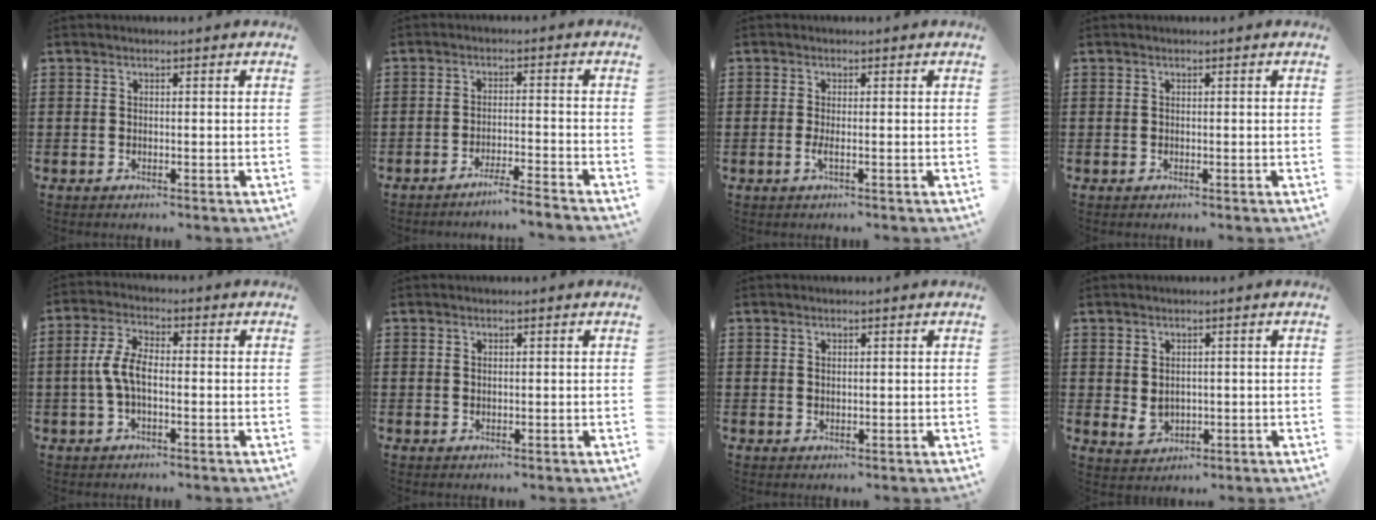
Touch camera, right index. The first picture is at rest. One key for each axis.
{"total": 3.3, "fx": -3.1, "fy": -0.7, "fz": 1.1, "tx": -0.019, "ty": -0.004, "tz": -0.061}
{"total": 1.5, "fx": -0.4, "fy": 0.1, "fz": 1.5, "tx": -0.034, "ty": -0.007, "tz": -0.009}
{"total": 0.0}
{"total": 5.4, "fx": -0.8, "fy": 2.4, "fz": 4.7, "tx": -0.113, "ty": -0.001, "tz": -0.022}
{"total": 0.6, "fx": 0.3, "fy": 0.4, "fz": 0.3, "tx": -0.007, "ty": 0.003, "tz": 0.006}
{"total": 0.8, "fx": 0.5, "fy": 0.5, "fz": 0.4, "tx": -0.009, "ty": 0.003, "tz": 0.010}
{"total": 2.5, "fx": 0.5, "fy": 1.9, "fz": 1.6, "tx": -0.036, "ty": 0.003, "tz": 0.010}